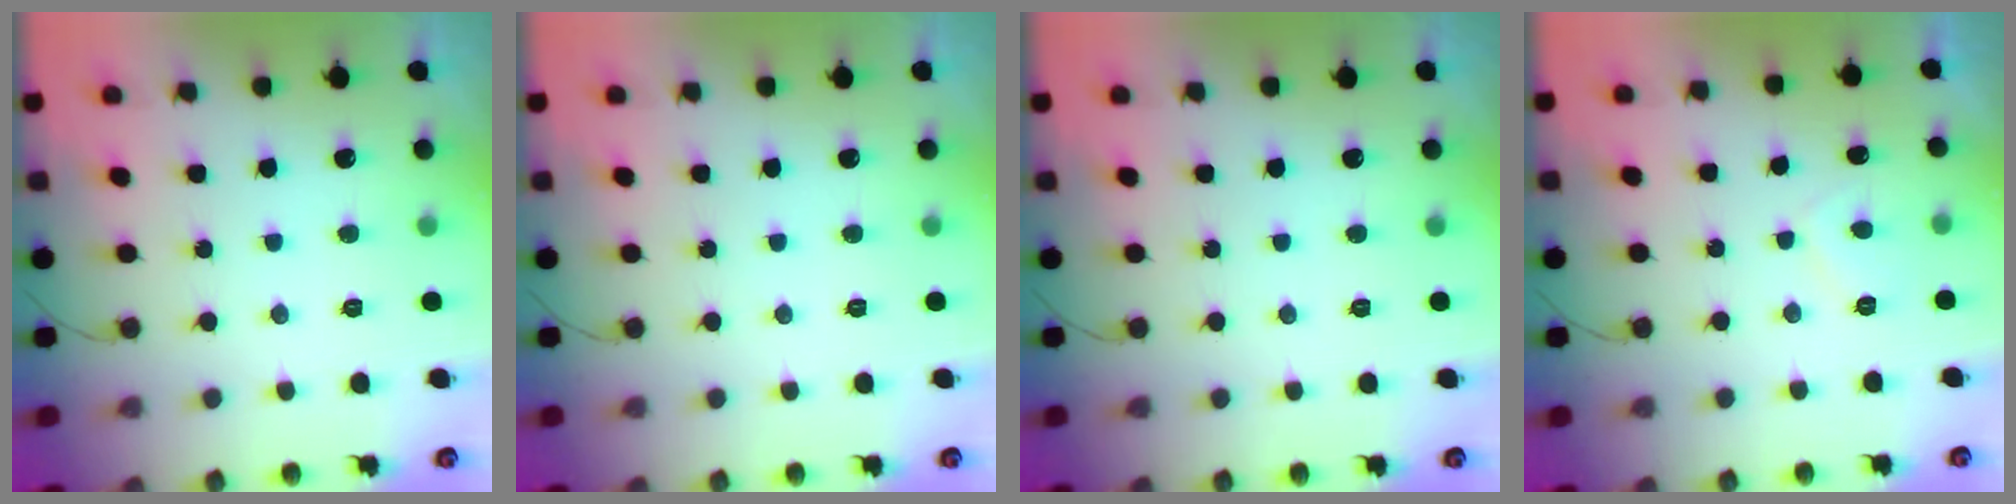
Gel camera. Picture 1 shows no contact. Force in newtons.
{"total": 0.0}
{"total": 0.0}
{"total": 1.2, "press": 1.0, "slide": 0.7}